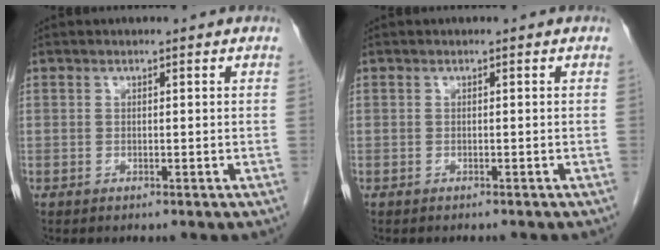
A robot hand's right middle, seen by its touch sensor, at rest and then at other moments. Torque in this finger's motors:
{"motor_torque": [0.01, -0.01, -0.02, 0.00]}